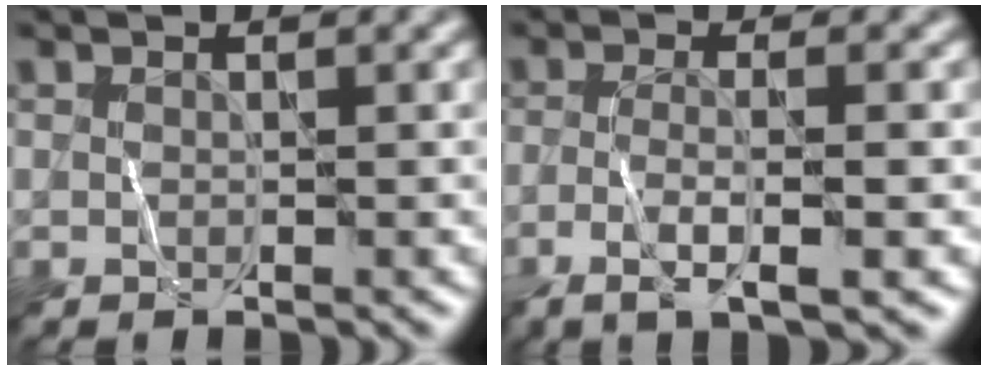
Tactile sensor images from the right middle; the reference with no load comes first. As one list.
[{"total": 4.1, "force": [-1.3, 0.7, 3.8], "torque": [-0.064, -0.001, -0.027]}]